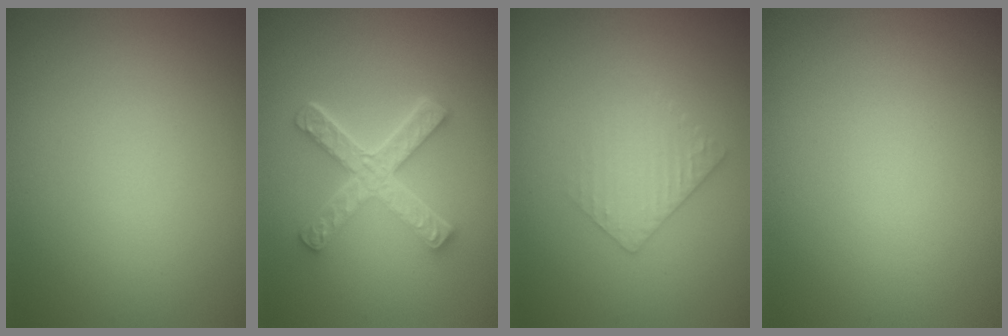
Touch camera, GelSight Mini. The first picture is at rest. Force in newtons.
{"total": 5.3, "press": 3.9, "slide": 3.6}
{"total": 2.2, "press": 2.2, "slide": 0.5}
{"total": 0.0}